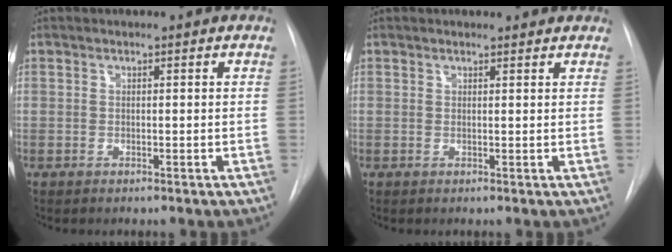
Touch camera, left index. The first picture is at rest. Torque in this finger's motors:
{"motor_torque": [0.04, -0.64, -0.40, -0.01]}